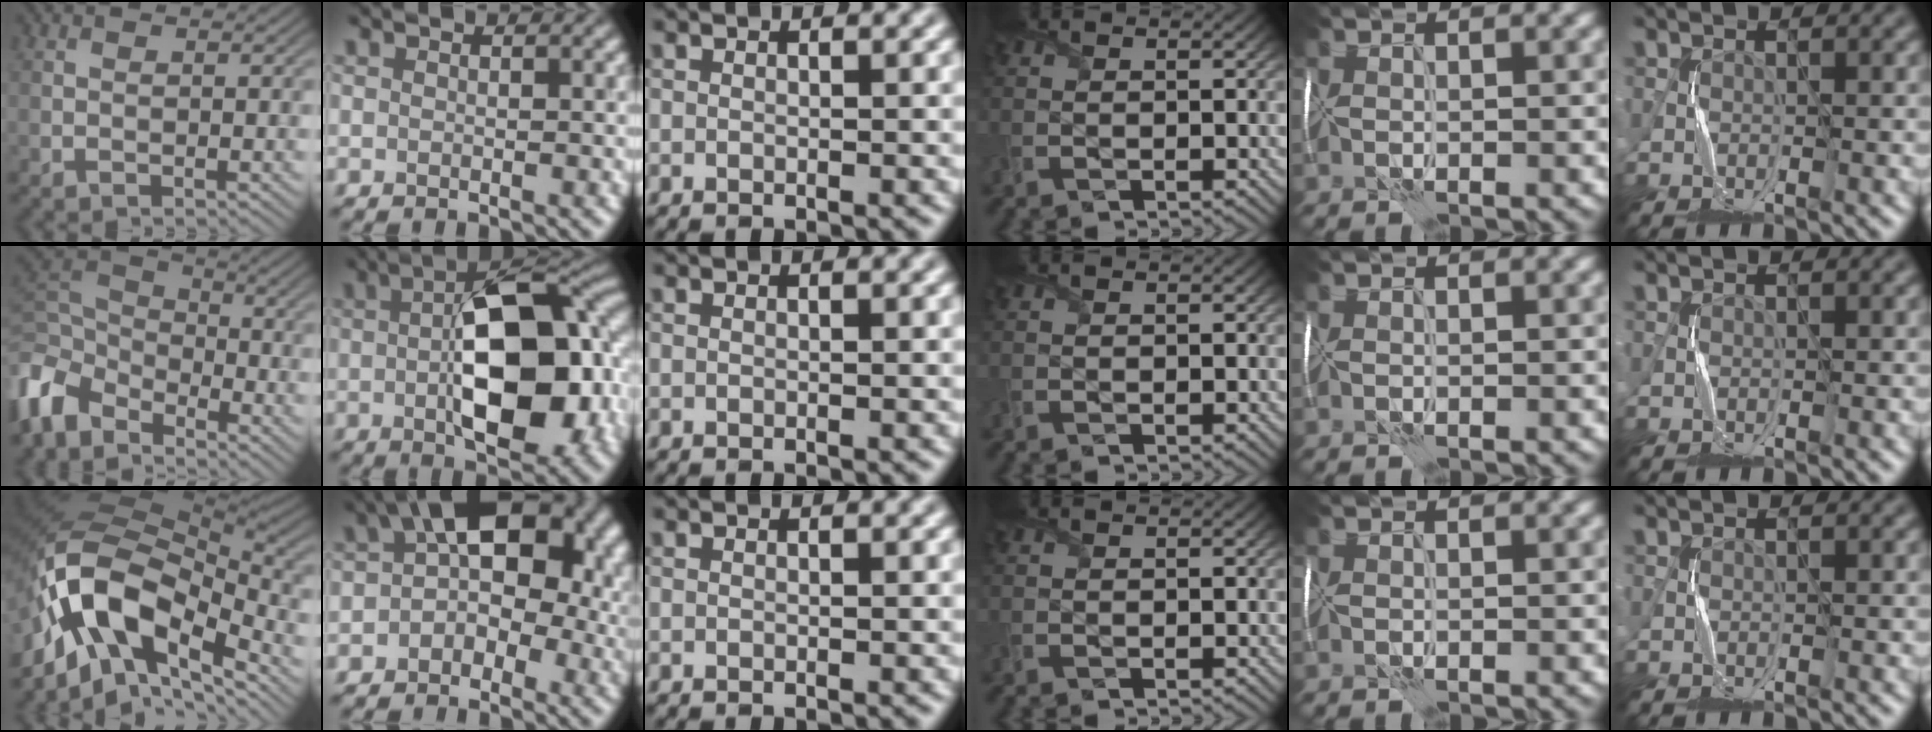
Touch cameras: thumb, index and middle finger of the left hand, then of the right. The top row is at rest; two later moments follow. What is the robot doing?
{"motion": "wrap", "object": "plastic wrap"}